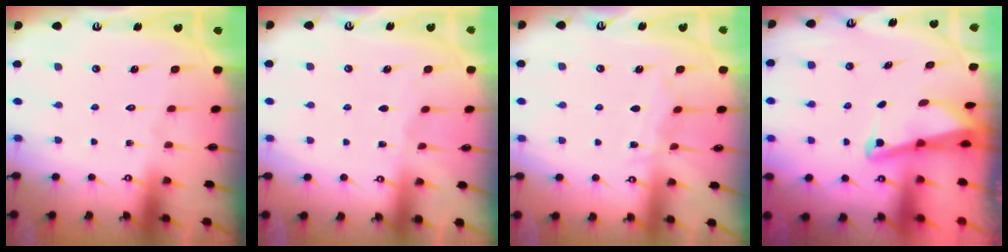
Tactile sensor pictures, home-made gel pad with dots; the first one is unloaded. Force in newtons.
{"total": 2.8, "press": 2.8, "slide": 0.4}
{"total": 5.1, "press": 5.1, "slide": 0.5}
{"total": 2.7, "press": 2.6, "slide": 0.7}